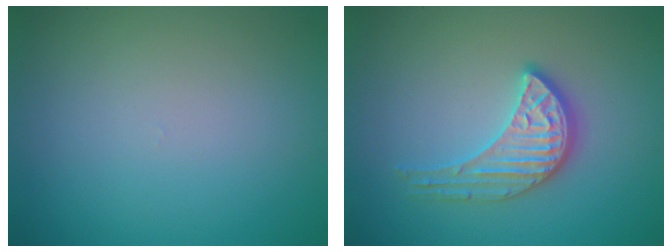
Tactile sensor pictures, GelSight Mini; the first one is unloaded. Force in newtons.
{"total": 3.5, "press": 3.4, "slide": 1.1}